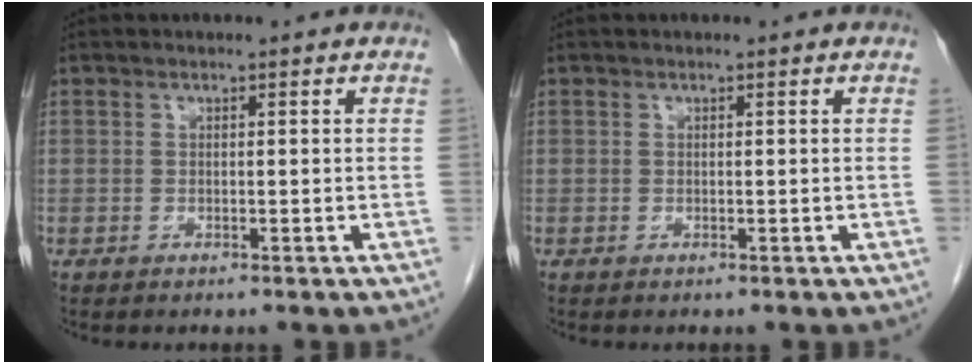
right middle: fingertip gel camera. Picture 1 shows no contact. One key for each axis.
{"total": 0.0}